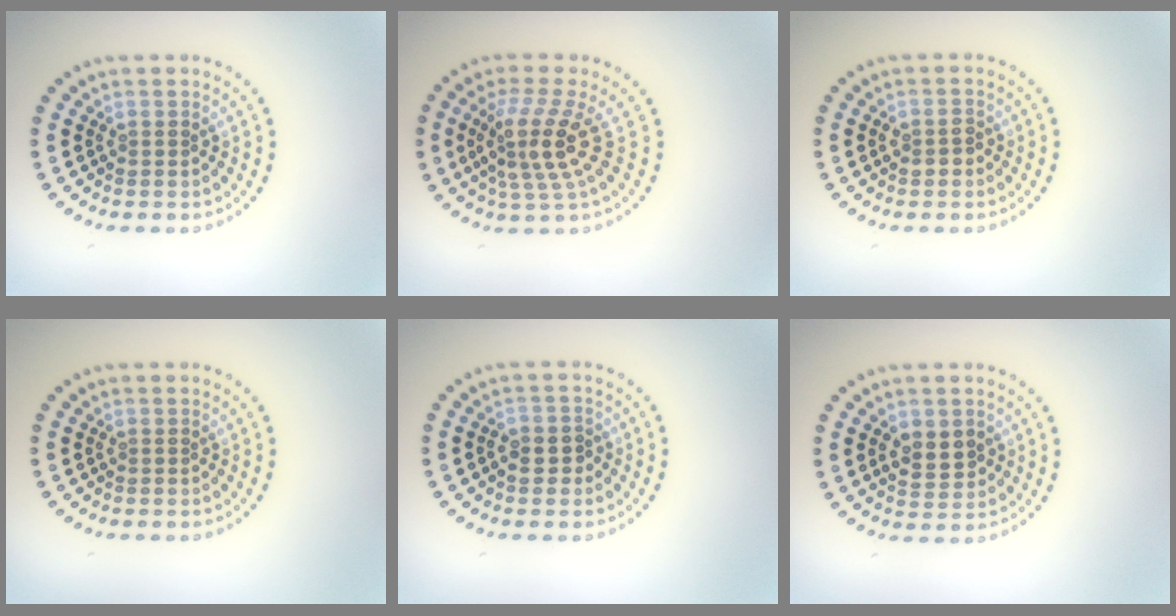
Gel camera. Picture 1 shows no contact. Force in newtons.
{"total": 4.4, "press": 3.3, "slide": 2.9}
{"total": 1.4, "press": 1.4, "slide": 0.2}
{"total": 0.0}
{"total": 1.9, "press": 1.7, "slide": 0.7}
{"total": 2.5, "press": 2.5, "slide": 0.4}